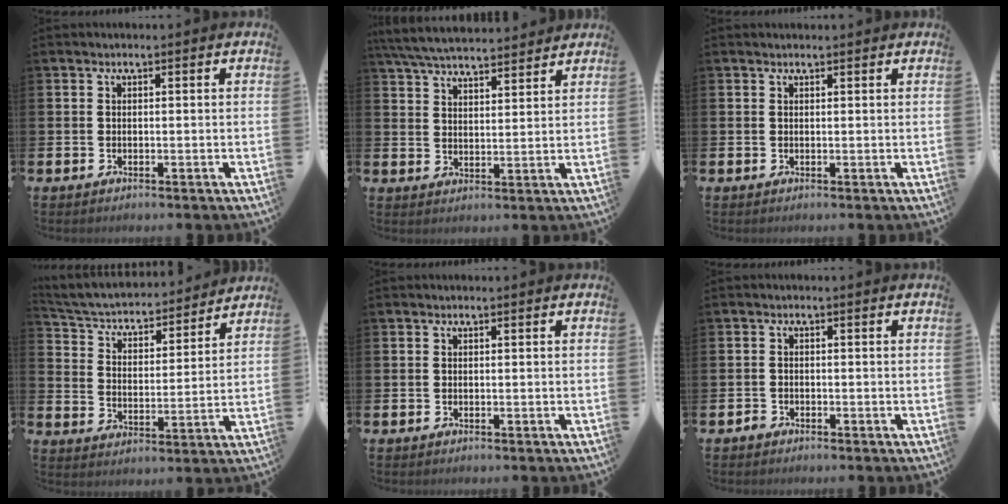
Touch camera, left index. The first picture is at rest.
{"total": 6.4, "force": [6.2, 0.7, 1.3], "torque": [-0.048, -0.032, 0.113]}
{"total": 0.7, "force": [0.7, 0.1, 0.2], "torque": [0.009, -0.005, 0.010]}
{"total": 4.7, "force": [4.4, 1.5, 1.0], "torque": [-0.050, -0.039, 0.068]}
{"total": 0.0}
{"total": 1.1, "force": [-0.9, 0.6, 0.0], "torque": [-0.007, 0.004, -0.020]}